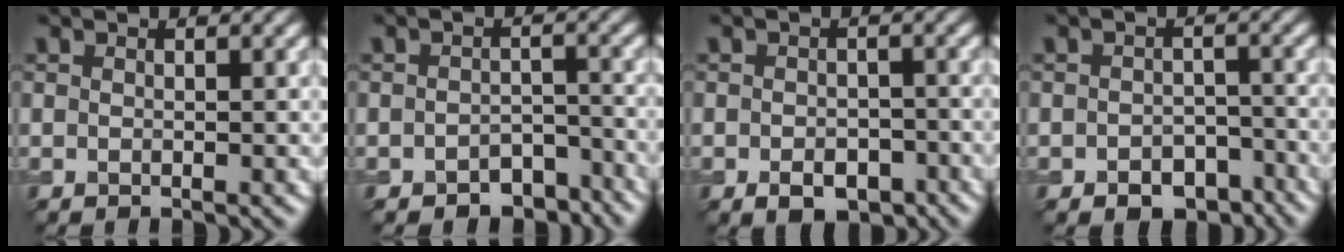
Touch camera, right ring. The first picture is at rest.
{"total": 3.5, "force": [-2.8, 1.8, 1.2], "torque": [-0.008, -0.002, -0.036]}
{"total": 3.5, "force": [-1.8, 2.2, 2.1], "torque": [-0.026, -0.006, -0.029]}
{"total": 4.0, "force": [-2.5, 2.5, 1.8], "torque": [-0.018, -0.005, -0.036]}